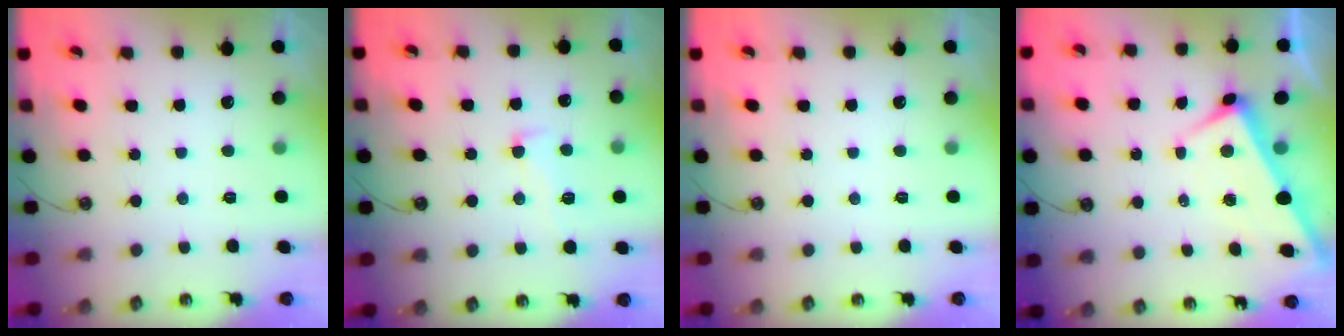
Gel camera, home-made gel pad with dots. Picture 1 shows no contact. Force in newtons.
{"total": 1.2, "press": 0.6, "slide": 1.0}
{"total": 0.0}
{"total": 2.8, "press": 2.8, "slide": 0.6}